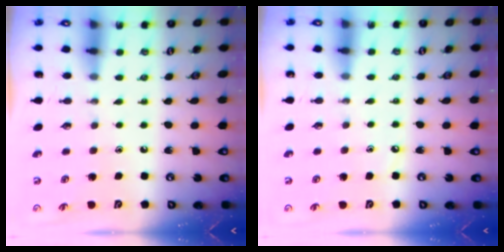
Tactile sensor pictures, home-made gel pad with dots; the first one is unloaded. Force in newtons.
{"total": 2.4, "press": 2.4, "slide": 0.3}